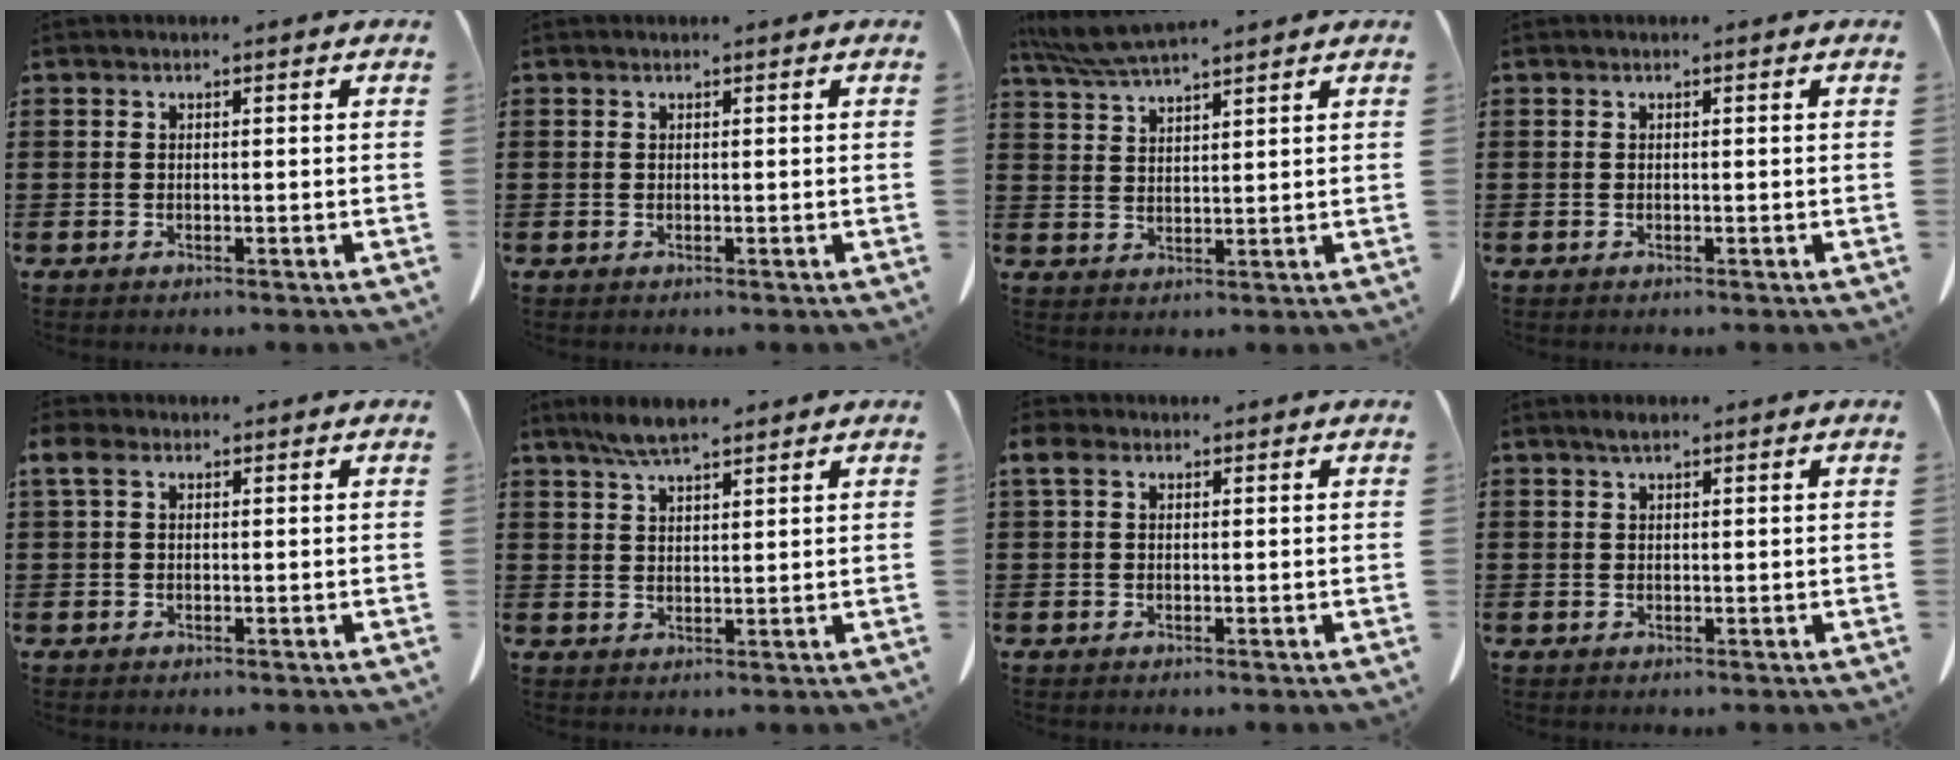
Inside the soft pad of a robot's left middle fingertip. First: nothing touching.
{"total": 0.0}
{"total": 5.5, "force": [4.8, 0.4, 2.6], "torque": [-0.063, -0.014, 0.091]}
{"total": 0.0}
{"total": 2.3, "force": [0.6, 1.4, 1.8], "torque": [-0.048, 0.005, 0.007]}
{"total": 4.8, "force": [3.8, 1.0, 2.8], "torque": [-0.064, -0.002, 0.070]}
{"total": 2.2, "force": [0.7, 1.4, 1.5], "torque": [-0.034, 0.008, 0.012]}
{"total": 1.1, "force": [0.8, 0.4, 0.6], "torque": [-0.014, 0.001, 0.016]}